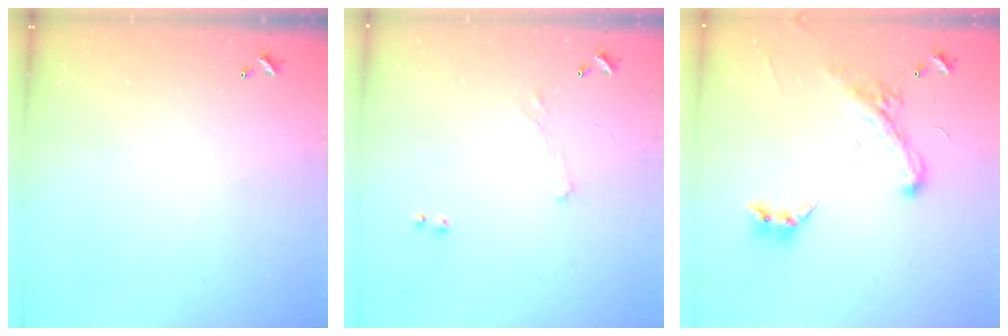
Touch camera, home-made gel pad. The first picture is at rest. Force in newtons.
{"total": 0.7, "press": 0.3, "slide": 0.6}
{"total": 2.2, "press": 2.2, "slide": 0.1}